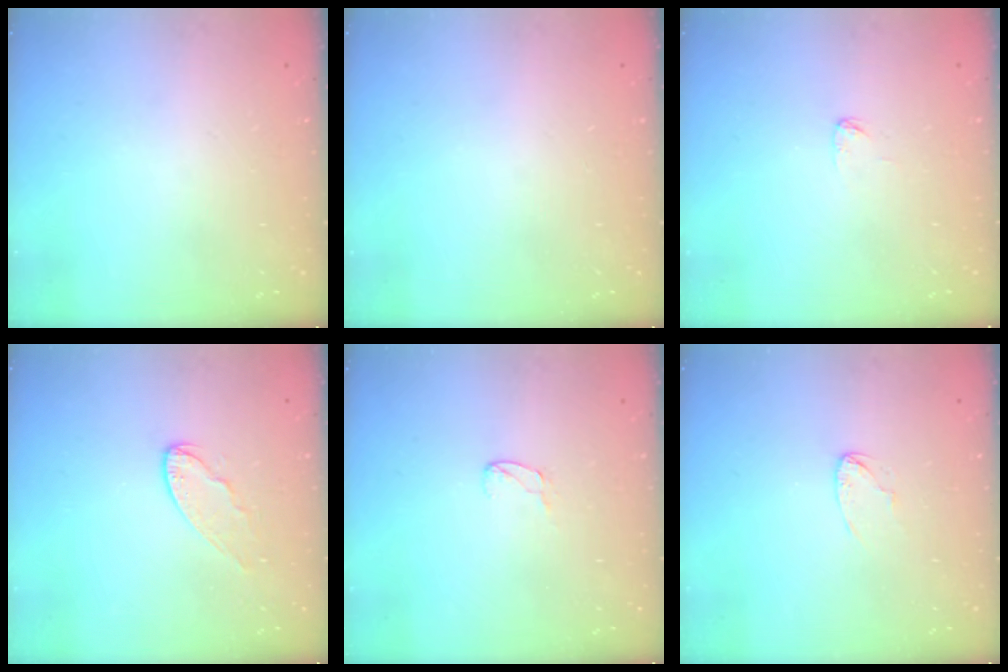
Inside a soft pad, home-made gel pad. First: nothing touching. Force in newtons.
{"total": 0.0}
{"total": 2.9, "press": 2.9, "slide": 0.1}
{"total": 7.4, "press": 7.4, "slide": 0.6}
{"total": 4.0, "press": 4.0, "slide": 0.3}
{"total": 2.5, "press": 2.5, "slide": 0.2}